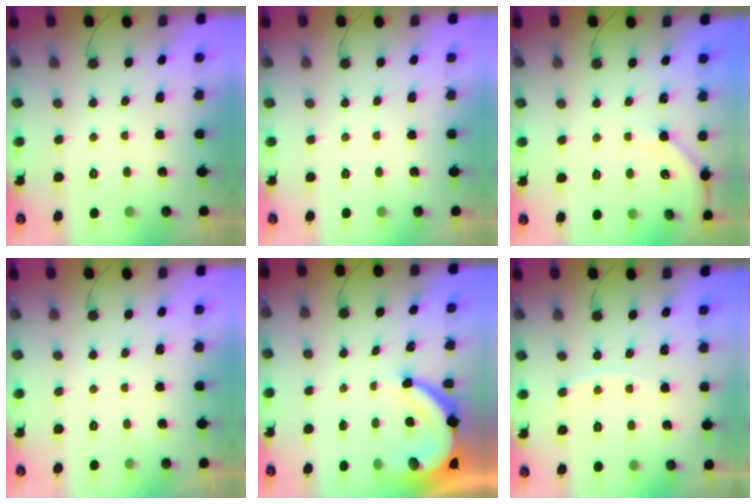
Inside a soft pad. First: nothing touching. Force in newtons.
{"total": 0.0}
{"total": 5.8, "press": 5.7, "slide": 0.7}
{"total": 0.0}
{"total": 8.0, "press": 7.9, "slide": 1.1}
{"total": 6.3, "press": 6.3, "slide": 0.7}